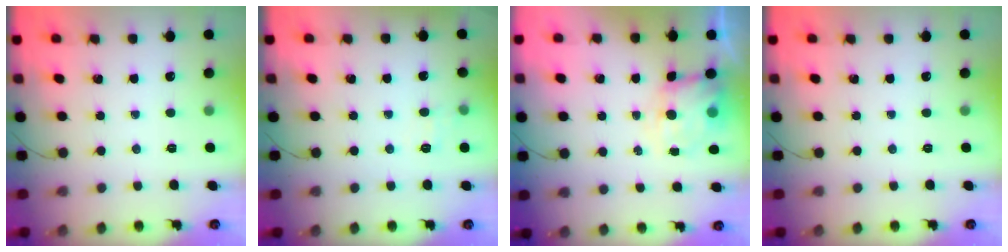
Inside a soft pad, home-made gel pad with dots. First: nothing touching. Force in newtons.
{"total": 5.3, "press": 5.1, "slide": 1.5}
{"total": 6.9, "press": 6.7, "slide": 1.3}
{"total": 0.0}